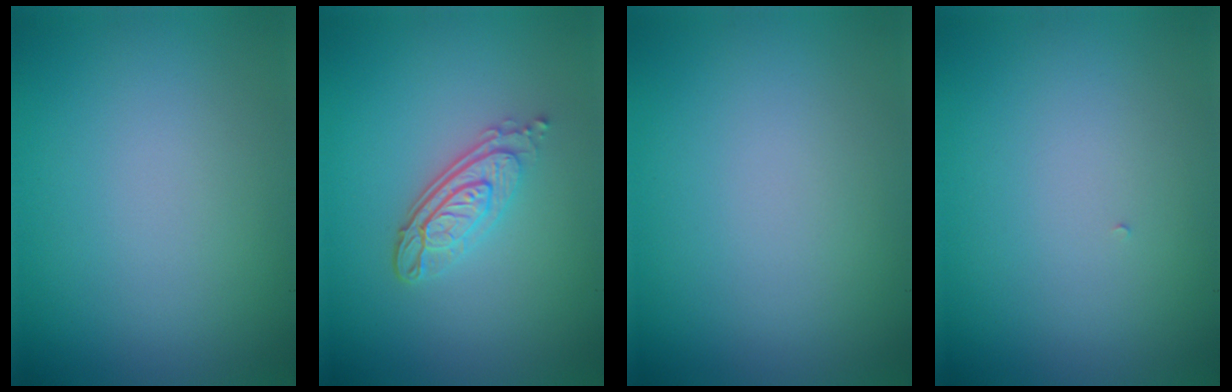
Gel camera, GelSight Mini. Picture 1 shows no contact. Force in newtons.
{"total": 4.1, "press": 3.0, "slide": 2.7}
{"total": 0.0}
{"total": 0.0}